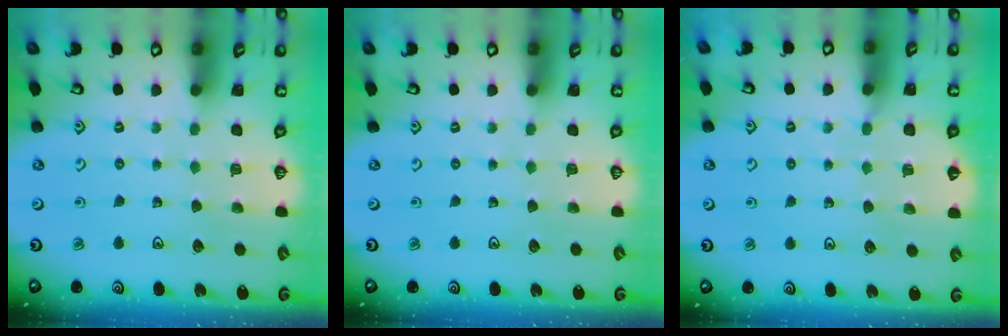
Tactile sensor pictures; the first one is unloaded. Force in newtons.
{"total": 0.0}
{"total": 3.4, "press": 3.4, "slide": 0.4}